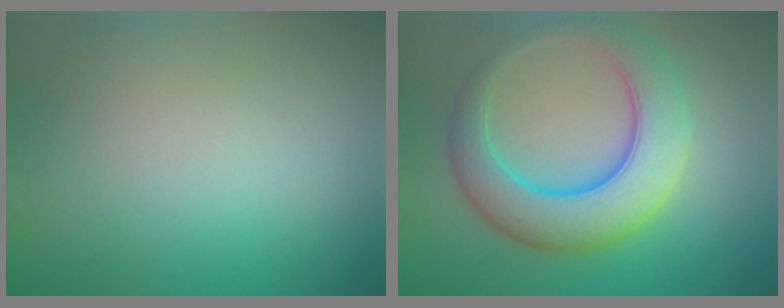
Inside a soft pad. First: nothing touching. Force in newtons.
{"total": 8.6, "press": 8.6, "slide": 0.2}